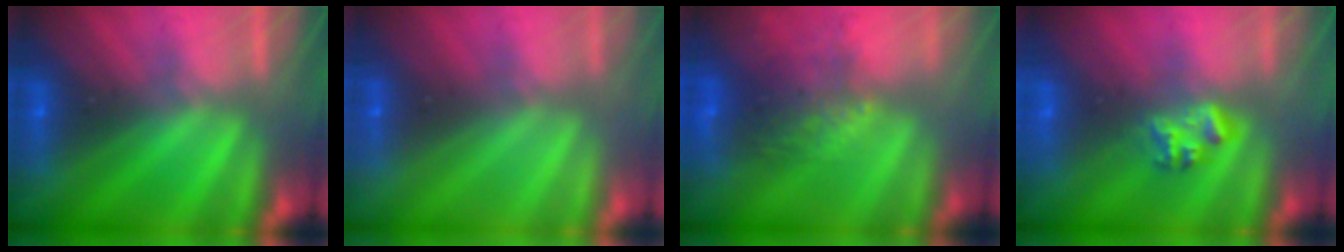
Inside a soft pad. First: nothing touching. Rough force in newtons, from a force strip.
{"total": 2.9}
{"total": 7.8}
{"total": 2.3}